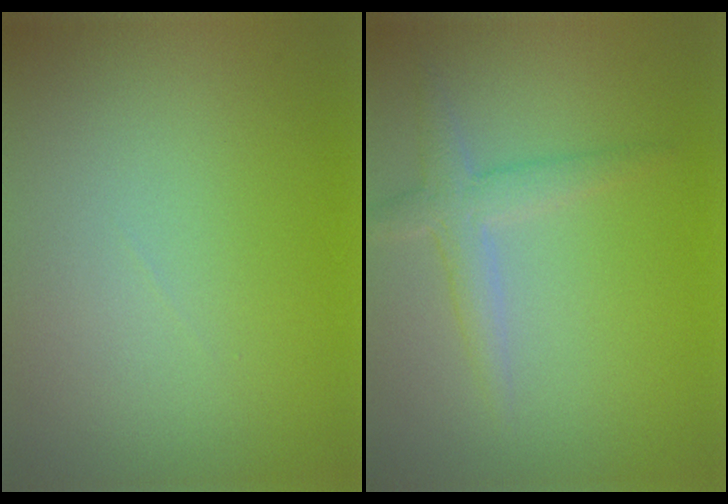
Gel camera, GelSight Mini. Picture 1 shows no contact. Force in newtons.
{"total": 2.6, "press": 2.6, "slide": 0.1}